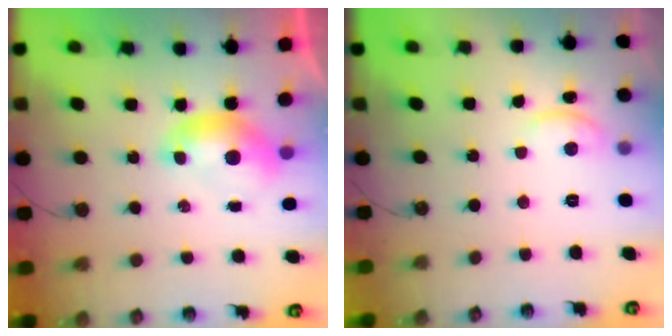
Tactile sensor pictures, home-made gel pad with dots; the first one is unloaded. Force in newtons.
{"total": 0.7, "press": 0.6, "slide": 0.5}